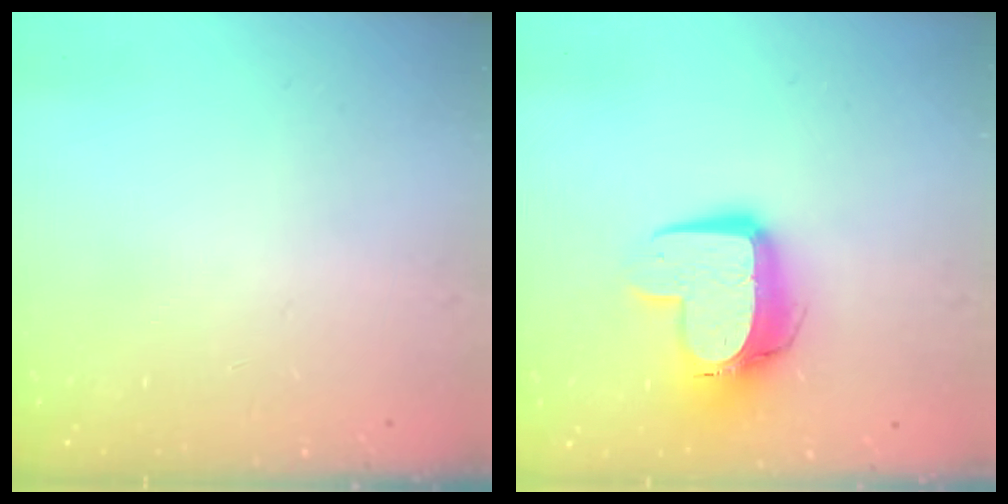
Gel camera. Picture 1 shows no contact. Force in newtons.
{"total": 13.5, "press": 13.4, "slide": 1.3}